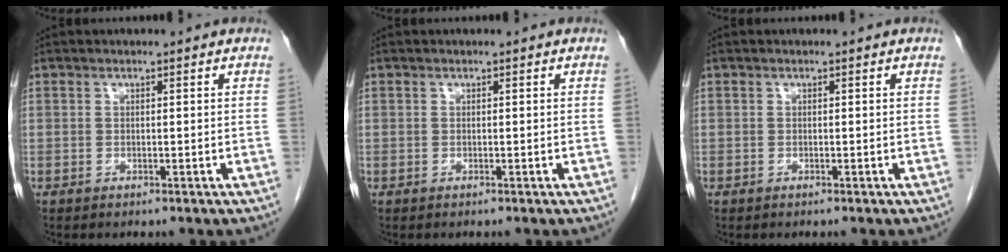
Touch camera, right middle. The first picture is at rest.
{"total": 0.0}
{"total": 0.0}